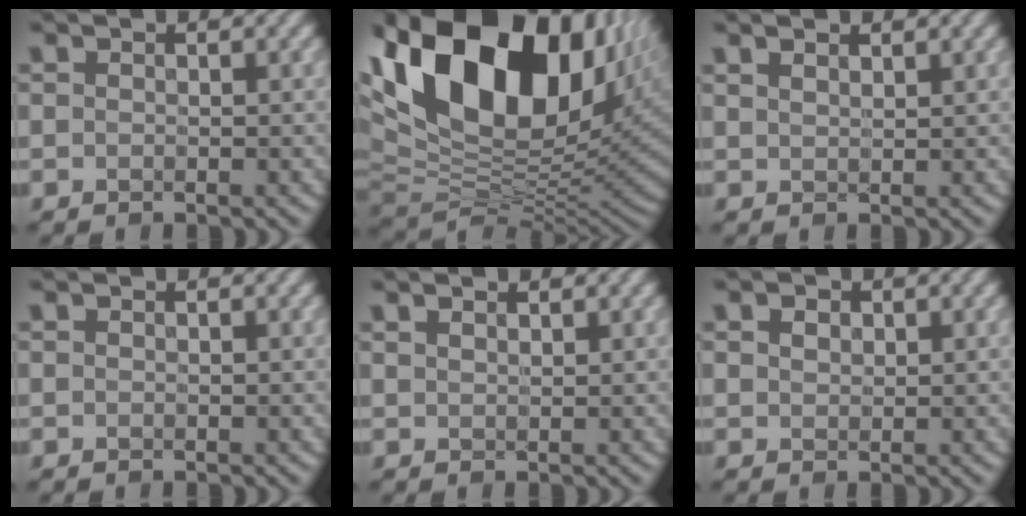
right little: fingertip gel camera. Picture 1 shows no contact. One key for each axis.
{"total": 20.0, "fx": 7.4, "fy": 12.0, "fz": 14.3, "tx": -0.299, "ty": 0.028, "tz": 0.136}
{"total": 2.1, "fx": 1.5, "fy": 0.8, "fz": 1.2, "tx": -0.015, "ty": 0.017, "tz": 0.009}
{"total": 0.0}
{"total": 1.8, "fx": 1.3, "fy": 0.7, "fz": 1.0, "tx": -0.011, "ty": 0.016, "tz": 0.006}
{"total": 1.1, "fx": 0.3, "fy": 0.9, "fz": 0.5, "tx": -0.014, "ty": 0.001, "tz": 0.010}